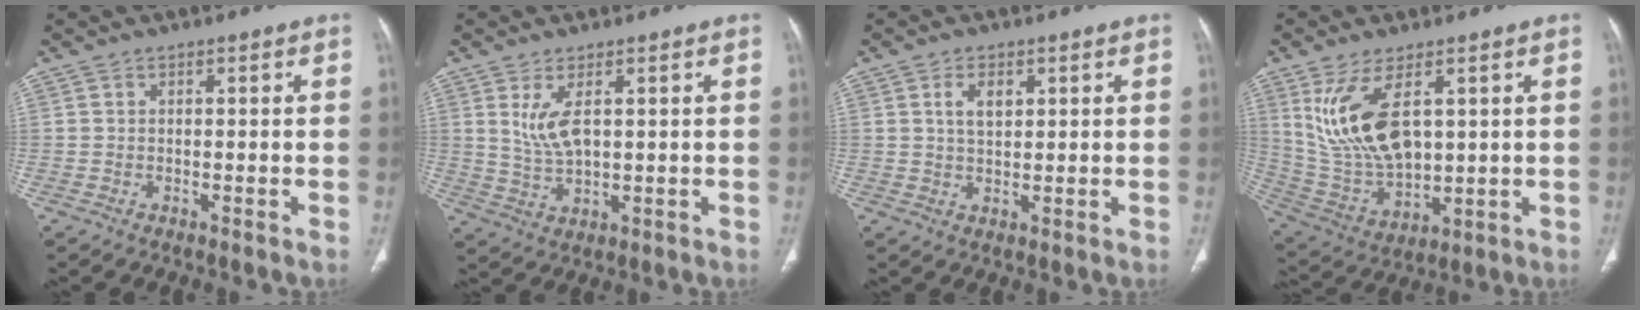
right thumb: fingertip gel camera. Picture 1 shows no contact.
{"total": 5.7, "force": [1.8, 2.4, 4.9], "torque": [-0.101, -0.013, 0.048]}
{"total": 4.0, "force": [1.6, 2.2, 2.9], "torque": [-0.046, -0.005, 0.031]}
{"total": 14.6, "force": [4.9, 7.3, 11.7], "torque": [-0.223, -0.021, 0.118]}